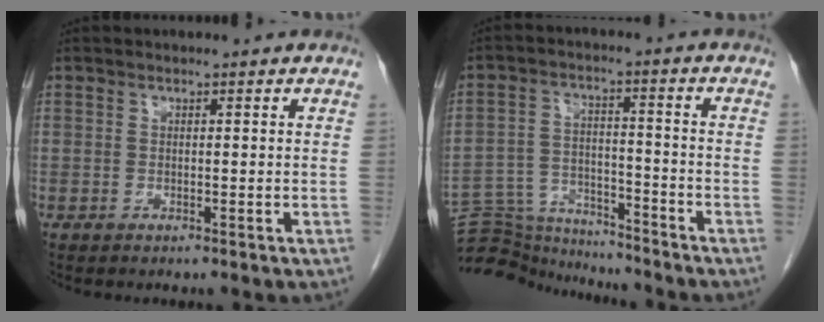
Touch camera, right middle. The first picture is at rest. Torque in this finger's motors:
{"motor_torque": [0.01, -0.04, -0.04, -0.04]}